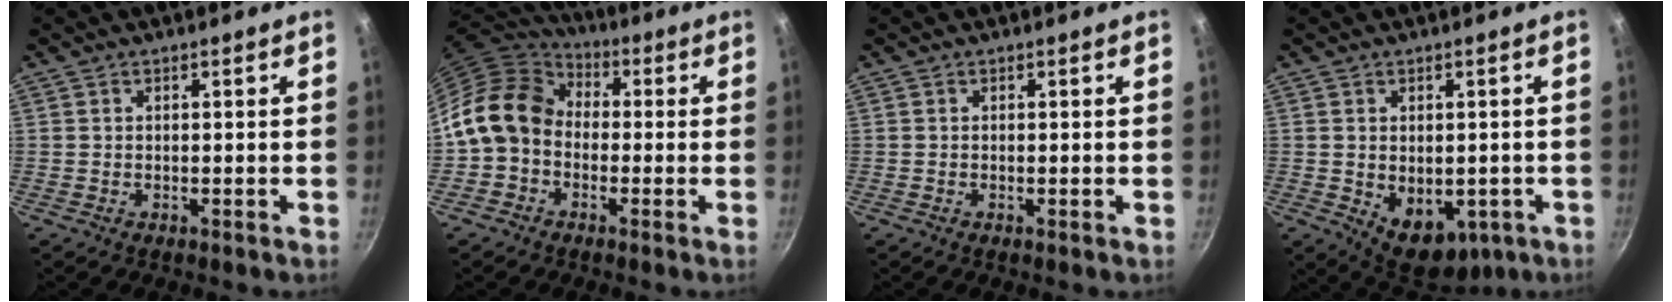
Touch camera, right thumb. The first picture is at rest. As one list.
[{"total": 12.6, "force": [-0.7, 10.1, 7.4], "torque": [-0.104, 0.037, -0.034]}, {"total": 0.0}, {"total": 10.3, "force": [-2.1, 6.9, 7.3], "torque": [-0.071, -0.010, -0.008]}]